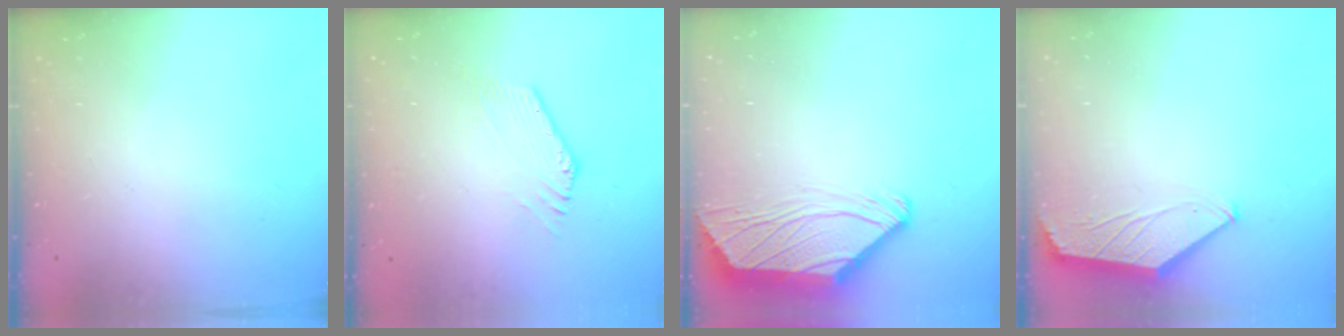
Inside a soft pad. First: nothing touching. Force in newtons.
{"total": 1.4, "press": 1.4, "slide": 0.4}
{"total": 2.8, "press": 2.8, "slide": 0.5}
{"total": 1.6, "press": 1.6, "slide": 0.4}